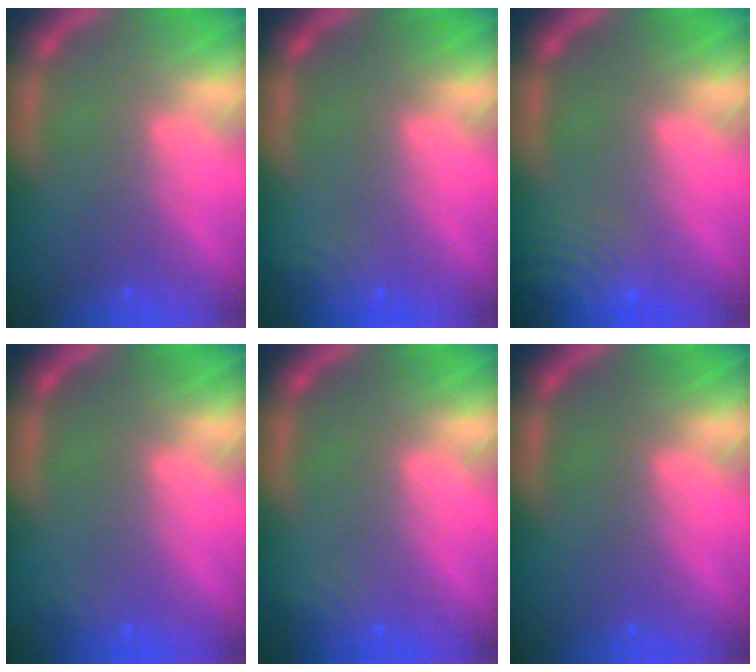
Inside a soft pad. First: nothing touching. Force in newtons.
{"total": 3.0}
{"total": 9.5}
{"total": 0.9}
{"total": 2.4}
{"total": 0.0}